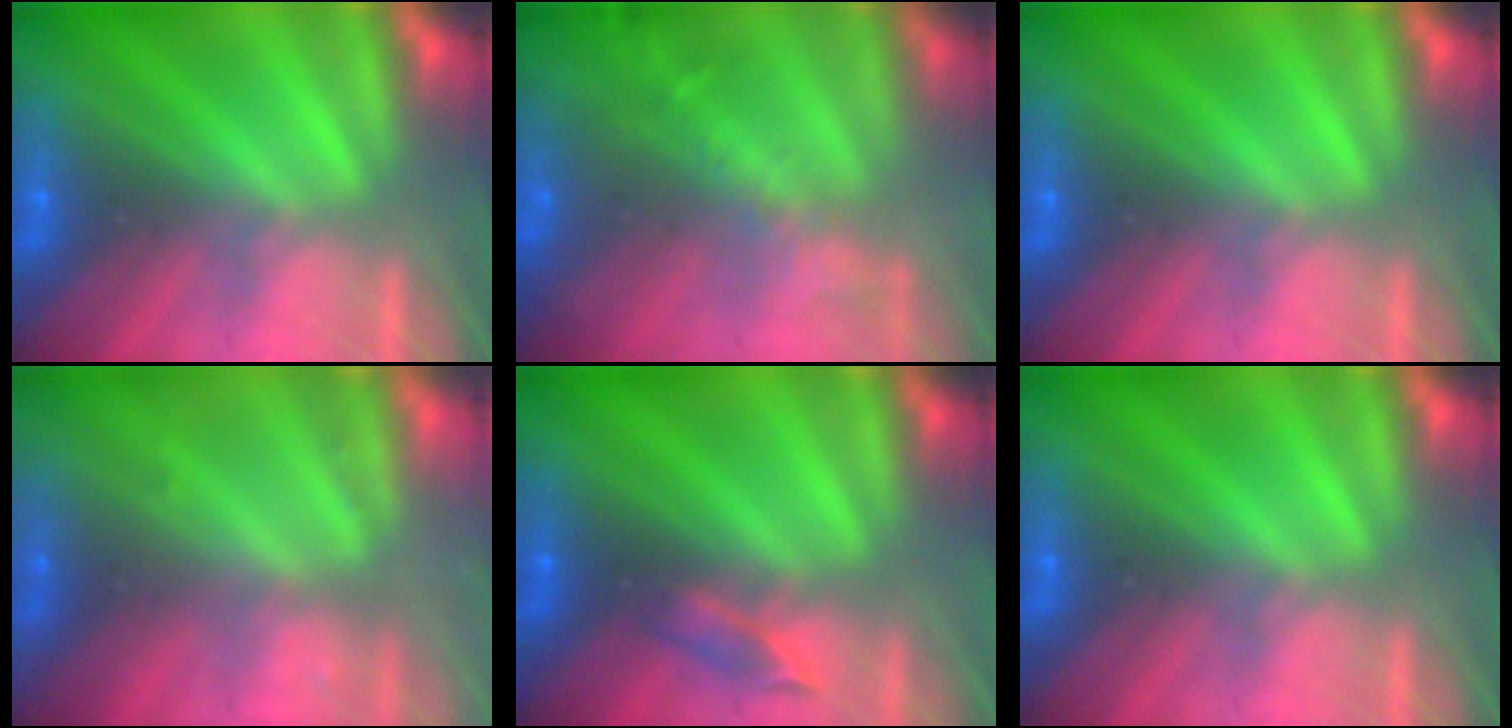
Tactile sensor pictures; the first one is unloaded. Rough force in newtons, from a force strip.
{"total": 7.6}
{"total": 0.0}
{"total": 2.3}
{"total": 2.2}
{"total": 0.0}